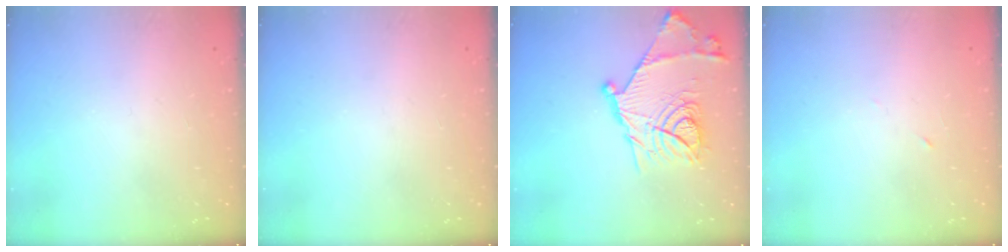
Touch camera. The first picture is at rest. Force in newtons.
{"total": 0.0}
{"total": 19.6, "press": 19.6, "slide": 0.6}
{"total": 2.7, "press": 2.5, "slide": 1.0}